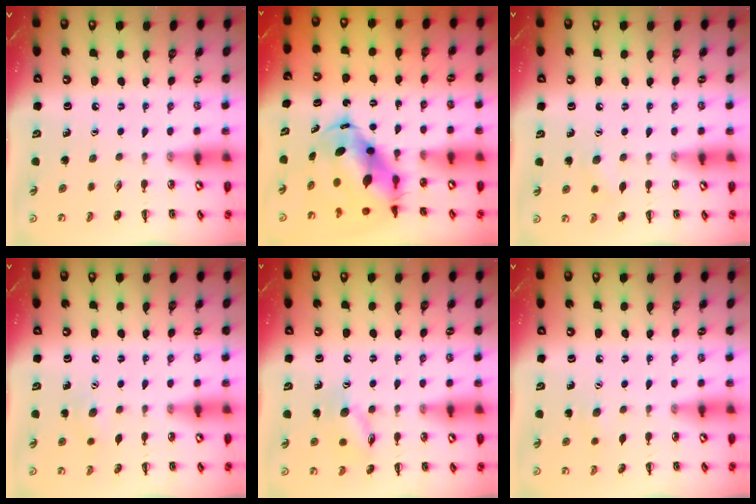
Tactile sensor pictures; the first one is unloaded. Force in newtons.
{"total": 8.9, "press": 8.6, "slide": 2.1}
{"total": 6.8, "press": 6.7, "slide": 1.2}
{"total": 6.3, "press": 6.1, "slide": 1.5}
{"total": 9.4, "press": 9.4, "slide": 0.5}
{"total": 4.4, "press": 4.3, "slide": 0.9}